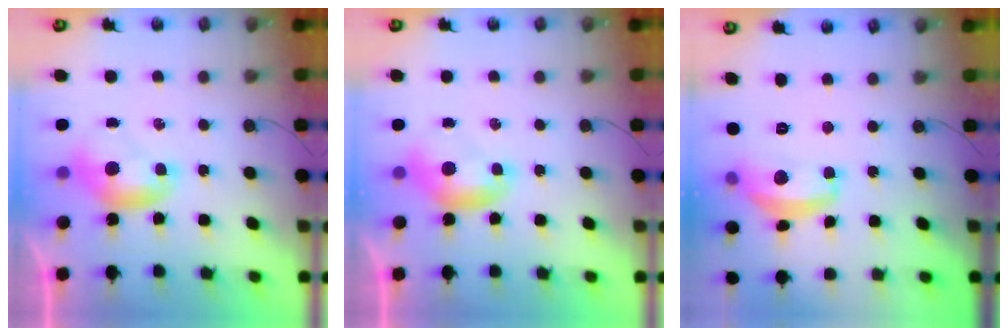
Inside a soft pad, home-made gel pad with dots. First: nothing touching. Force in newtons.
{"total": 0.0}
{"total": 8.0, "press": 8.0, "slide": 0.9}